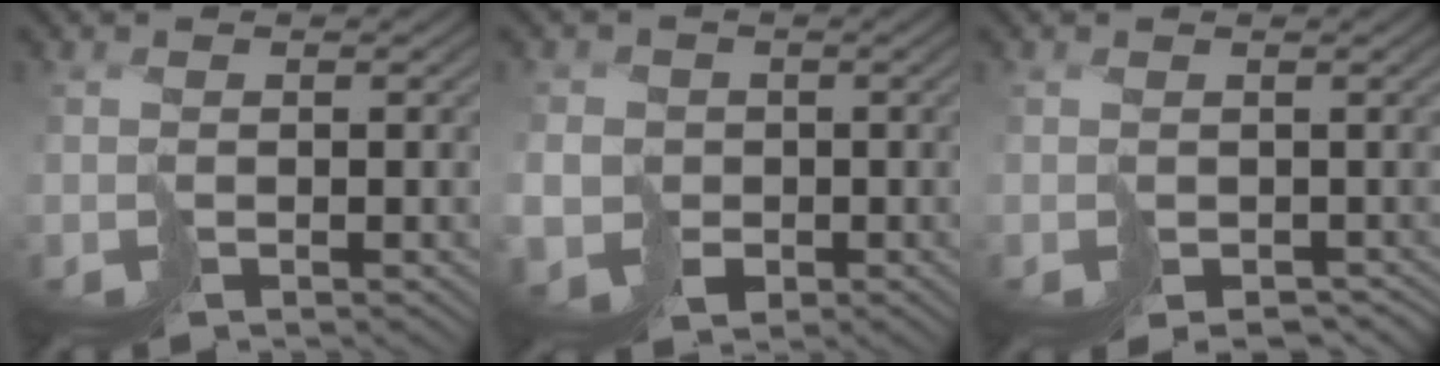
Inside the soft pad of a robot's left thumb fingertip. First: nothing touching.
{"total": 5.4, "force": [-1.5, 5.0, 1.5], "torque": [-0.035, -0.022, -0.045]}
{"total": 1.8, "force": [-0.5, 1.6, 0.8], "torque": [-0.008, -0.013, -0.001]}